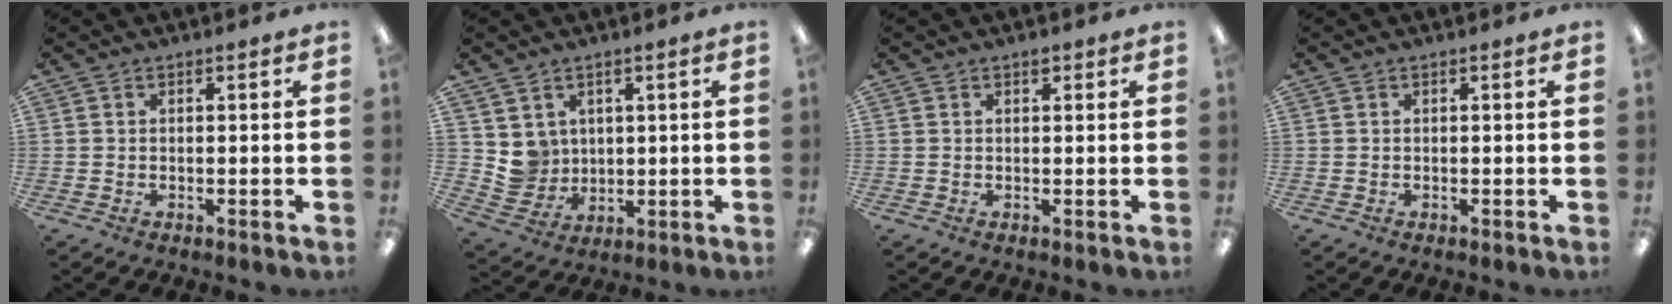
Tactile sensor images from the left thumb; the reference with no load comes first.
{"total": 6.5, "force": [3.3, 5.7, 0.1], "torque": [-0.015, -0.016, 0.069]}
{"total": 1.7, "force": [1.1, 1.0, 0.8], "torque": [-0.009, -0.001, 0.017]}
{"total": 0.0}